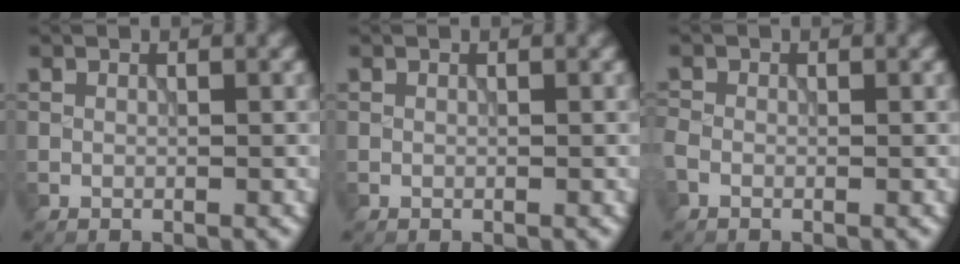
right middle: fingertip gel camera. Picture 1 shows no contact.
{"total": 0.0}
{"total": 0.9, "force": [-0.6, 0.6, 0.5], "torque": [-0.013, -0.001, -0.017]}